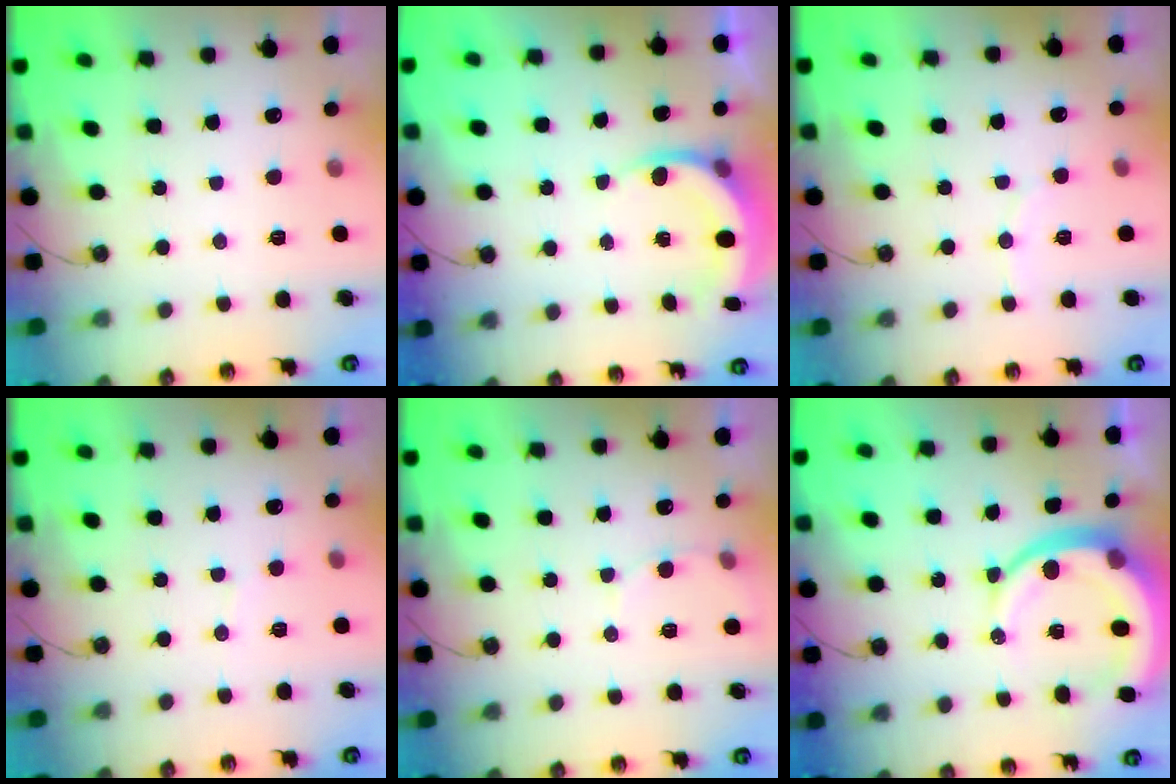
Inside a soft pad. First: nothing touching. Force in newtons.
{"total": 5.7, "press": 5.6, "slide": 1.2}
{"total": 4.9, "press": 4.7, "slide": 1.4}
{"total": 2.8, "press": 2.8, "slide": 0.2}
{"total": 5.0, "press": 5.0, "slide": 0.5}
{"total": 13.4, "press": 13.3, "slide": 1.5}